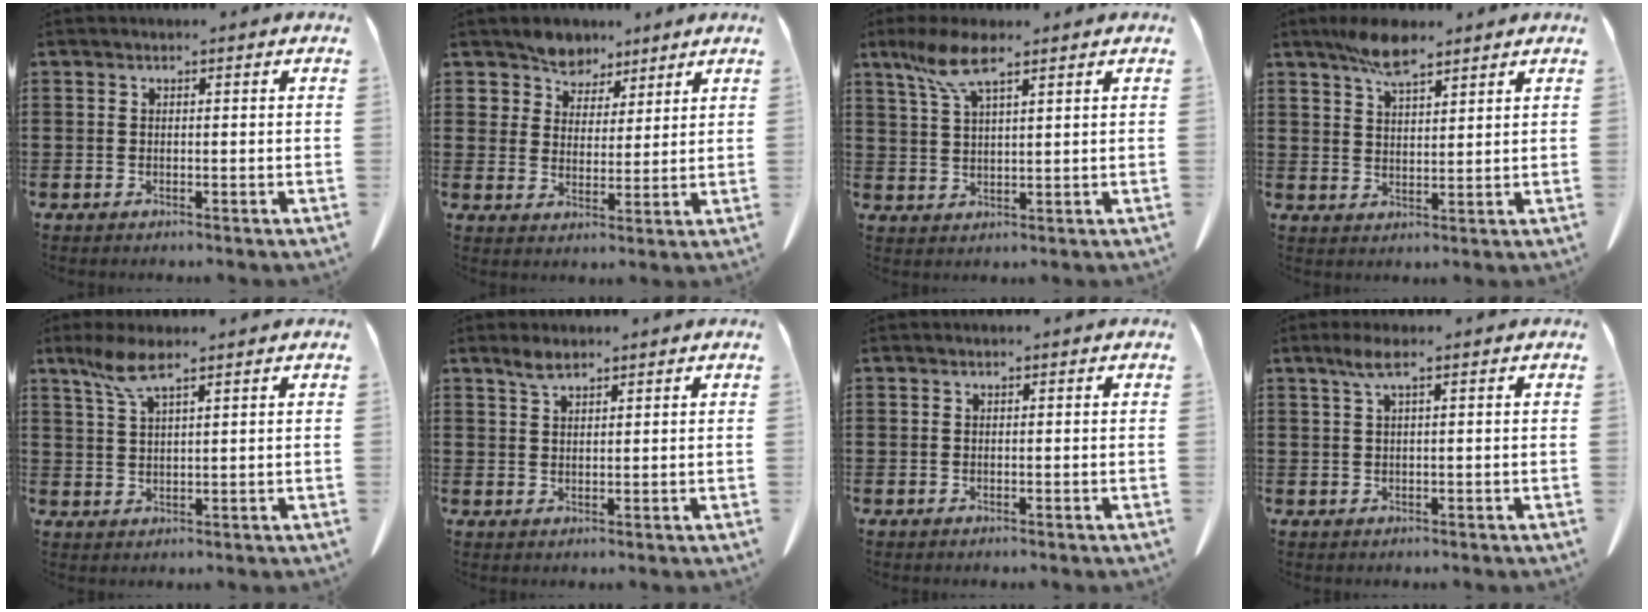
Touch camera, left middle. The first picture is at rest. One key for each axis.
{"total": 5.5, "fx": 4.8, "fy": 2.6, "fz": -0.3, "tx": -0.026, "ty": -0.021, "tz": 0.090}
{"total": 6.6, "fx": 4.1, "fy": 1.4, "fz": 4.9, "tx": -0.106, "ty": 0.001, "tz": 0.074}
{"total": 6.6, "fx": 4.9, "fy": 1.9, "fz": 4.0, "tx": -0.089, "ty": -0.001, "tz": 0.091}
{"total": 5.4, "fx": 3.4, "fy": 1.0, "fz": 4.1, "tx": -0.095, "ty": -0.002, "tz": 0.059}
{"total": 2.3, "fx": 1.8, "fy": 0.7, "fz": 1.3, "tx": -0.031, "ty": 0.001, "tz": 0.034}
{"total": 0.0}
{"total": 2.6, "fx": 1.1, "fy": 0.1, "fz": 2.4, "tx": -0.050, "ty": 0.000, "tz": 0.019}